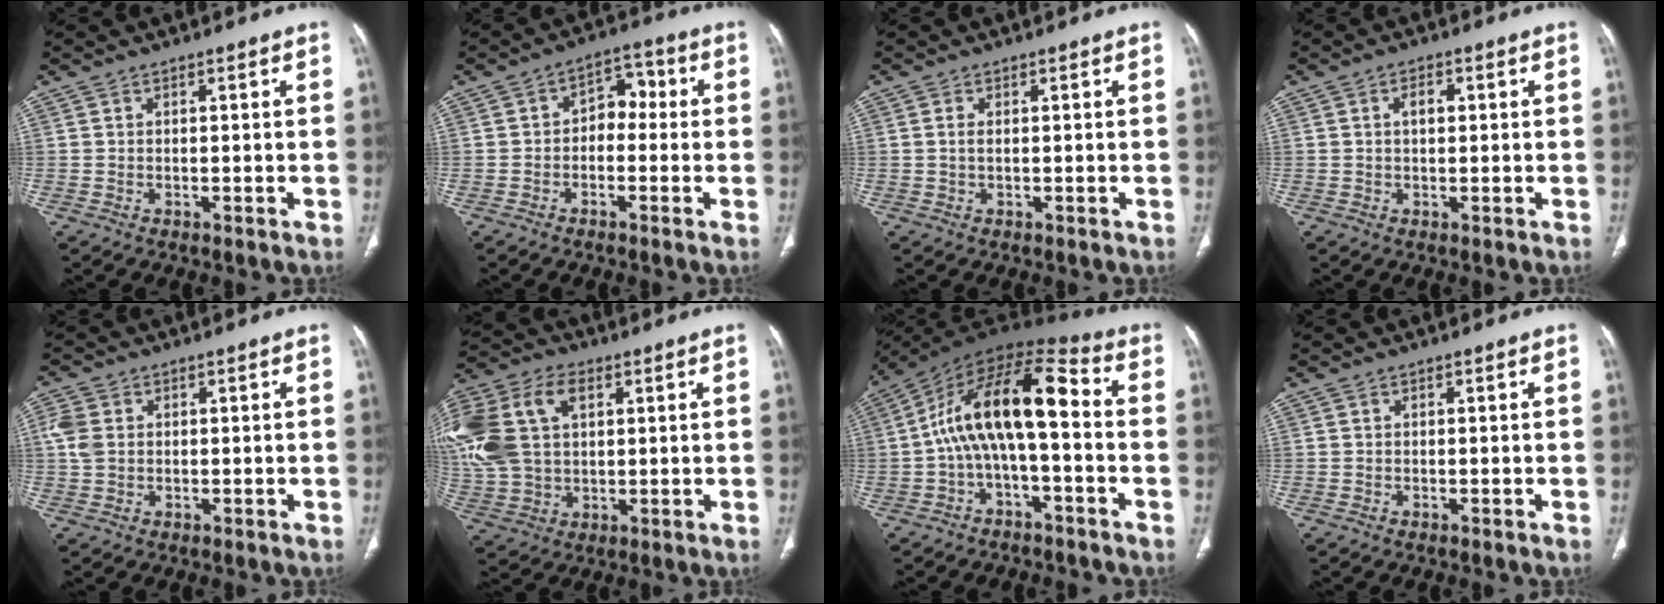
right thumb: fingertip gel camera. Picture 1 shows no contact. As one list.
[{"total": 5.9, "force": [-0.5, 4.2, 4.1], "torque": [-0.035, 0.031, -0.022]}, {"total": 1.2, "force": [0.2, 0.6, 1.0], "torque": [-0.026, 0.002, 0.006]}, {"total": 2.7, "force": [0.6, 1.5, 2.2], "torque": [-0.034, 0.006, 0.009]}, {"total": 4.1, "force": [0.7, 3.1, 2.6], "torque": [-0.068, 0.005, 0.014]}, {"total": 22.7, "force": [6.0, 15.3, 15.6], "torque": [-0.377, 0.032, 0.119]}, {"total": 15.2, "force": [-1.0, 6.3, 13.8], "torque": [-0.240, 0.065, -0.025]}, {"total": 0.0}]